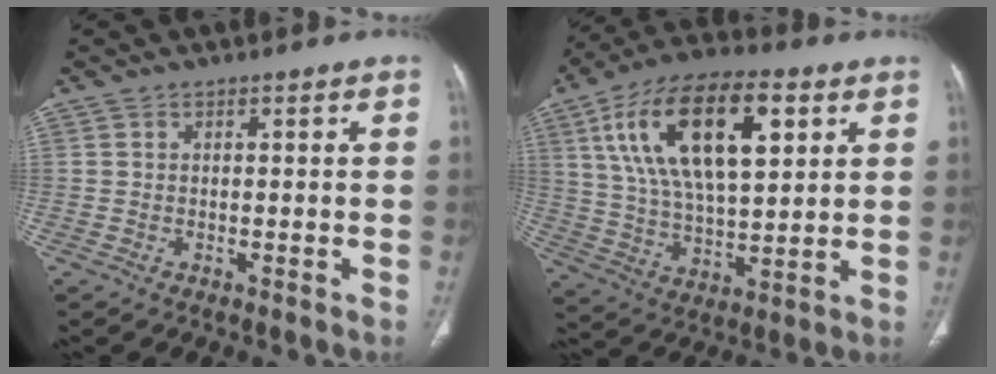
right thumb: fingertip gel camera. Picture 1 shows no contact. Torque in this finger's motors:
{"motor_torque": [-0.85, 2.63, 0.91, 0.17, 0.25]}